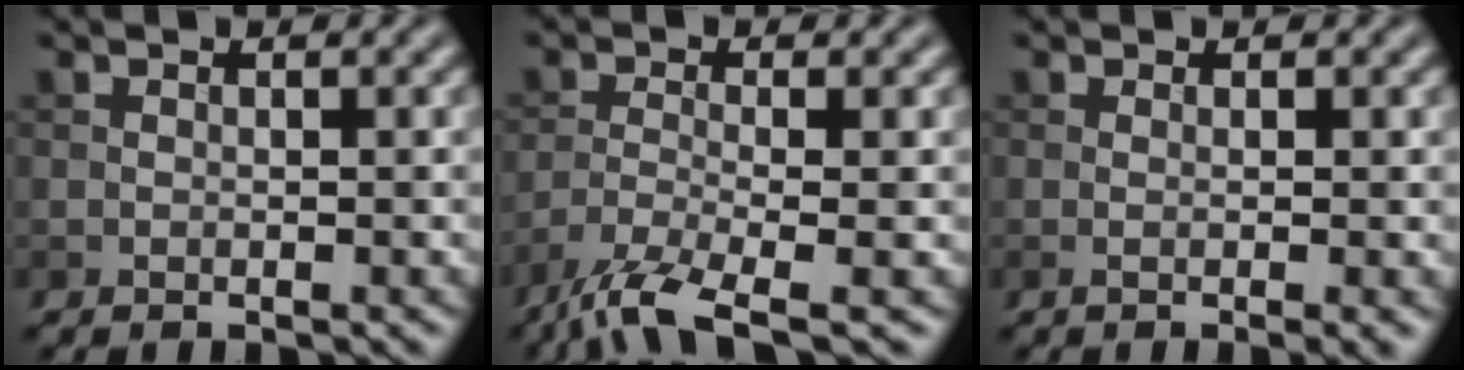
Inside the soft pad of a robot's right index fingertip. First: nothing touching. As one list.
[{"total": 5.7, "force": [-4.2, 1.1, 3.7], "torque": [-0.069, -0.010, -0.090]}, {"total": 1.9, "force": [-0.1, 0.5, 1.9], "torque": [-0.026, 0.000, -0.007]}]